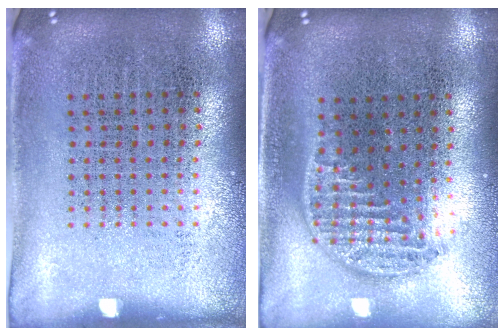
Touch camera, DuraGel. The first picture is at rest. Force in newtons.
{"total": 1.3, "press": 1.1, "slide": 0.7}